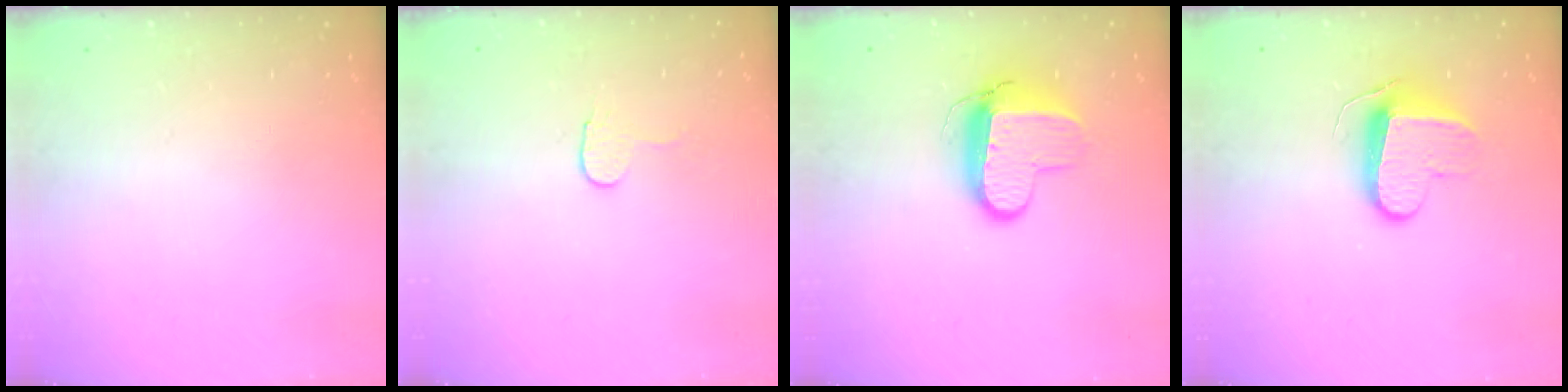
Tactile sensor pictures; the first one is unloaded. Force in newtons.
{"total": 2.9, "press": 2.9, "slide": 0.3}
{"total": 10.3, "press": 10.2, "slide": 1.0}
{"total": 9.5, "press": 9.5, "slide": 0.1}